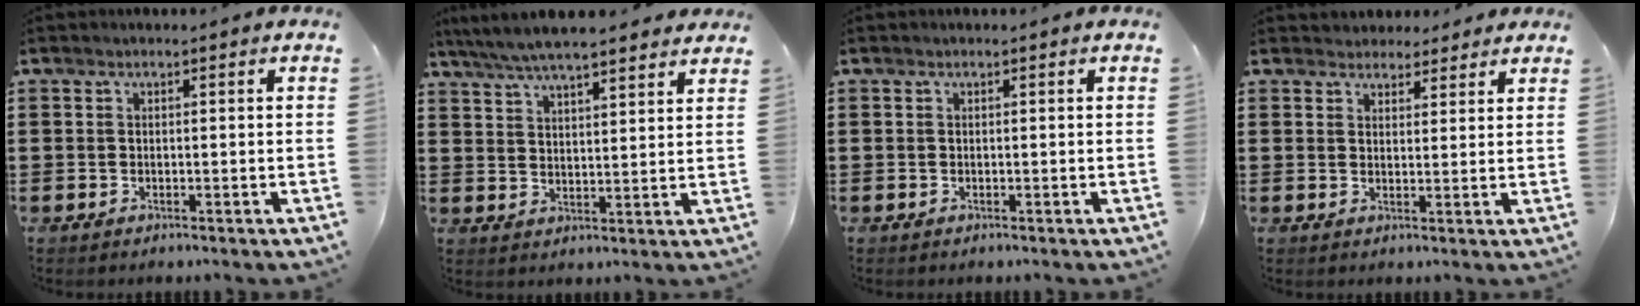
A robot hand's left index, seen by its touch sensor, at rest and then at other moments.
{"total": 5.5, "force": [5.1, 0.5, 2.0], "torque": [-0.057, -0.016, 0.090]}
{"total": 0.0}
{"total": 2.9, "force": [2.6, 1.3, -0.2], "torque": [-0.007, 0.003, 0.050]}